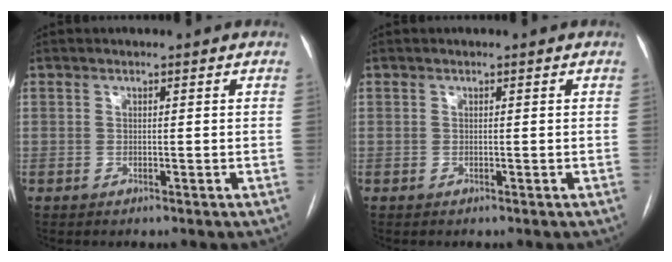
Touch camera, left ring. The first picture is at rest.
{"total": 0.0}